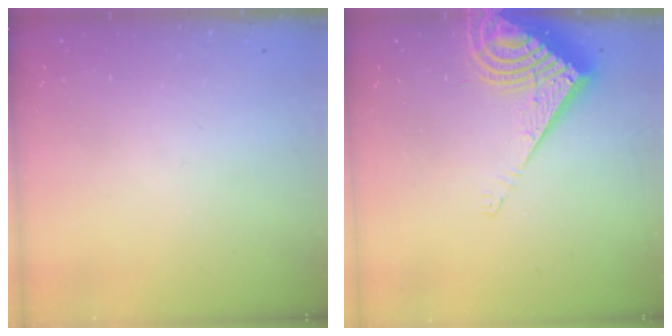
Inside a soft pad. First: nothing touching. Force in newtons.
{"total": 11.7, "press": 11.6, "slide": 1.5}